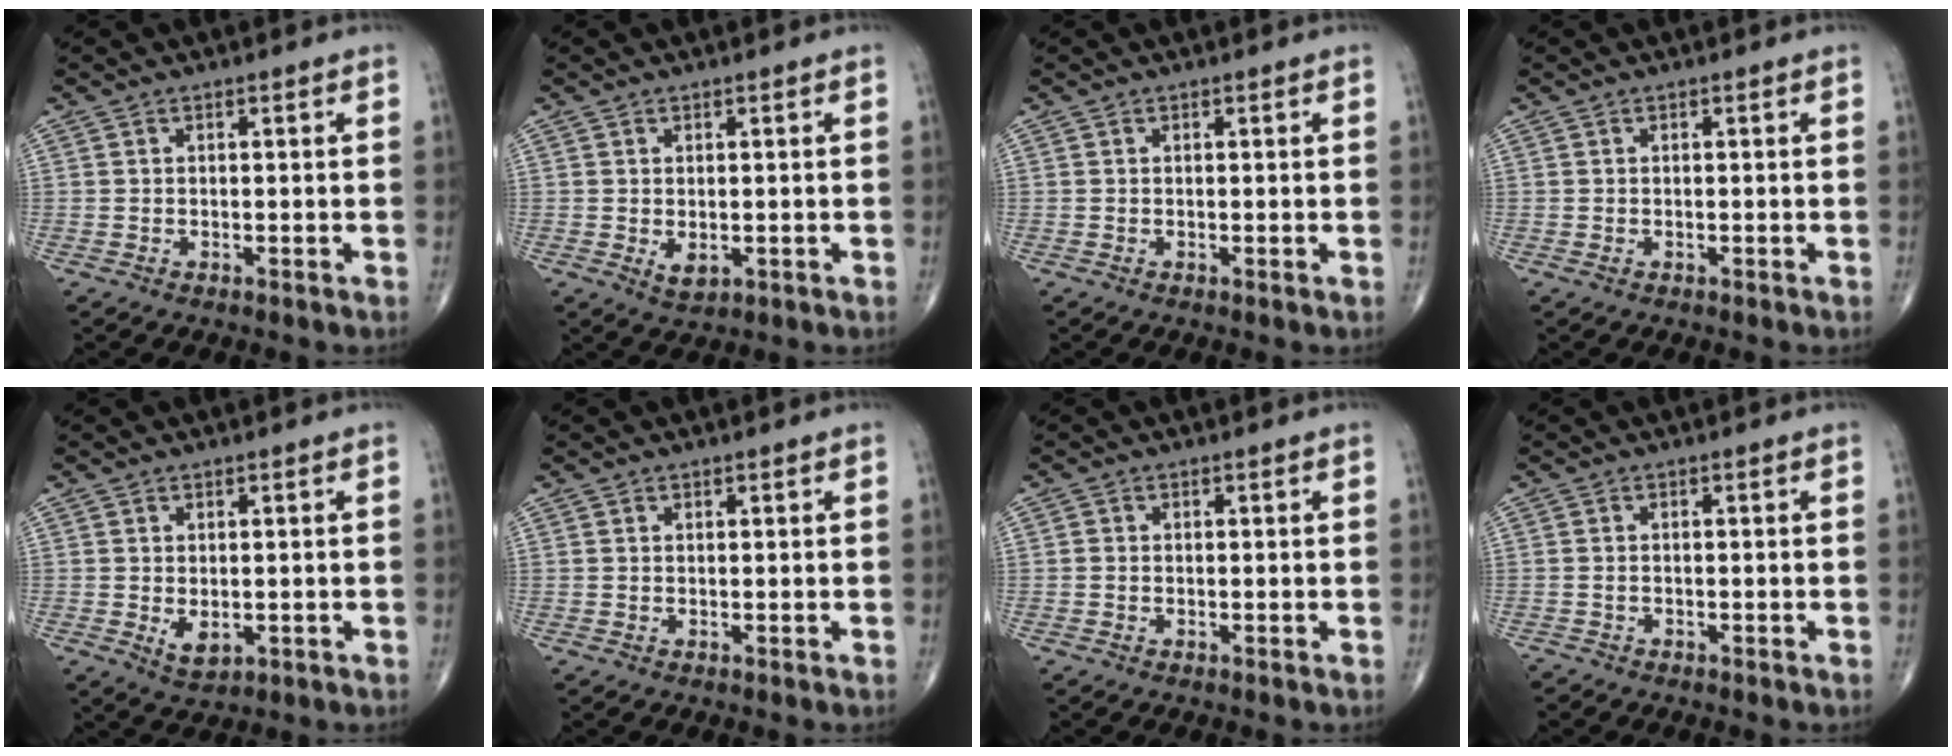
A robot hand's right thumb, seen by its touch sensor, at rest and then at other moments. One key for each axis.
{"total": 2.5, "fx": -0.3, "fy": 1.5, "fz": 2.0, "tx": -0.026, "ty": -0.006, "tz": 0.003}
{"total": 0.0}
{"total": 0.0}
{"total": 3.3, "fx": -0.4, "fy": 2.1, "fz": 2.6, "tx": -0.033, "ty": -0.008, "tz": 0.004}
{"total": 0.0}
{"total": 0.6, "fx": -0.1, "fy": 0.5, "fz": 0.1, "tx": 0.000, "ty": 0.002, "tz": -0.003}
{"total": 0.7, "fx": -0.6, "fy": 0.4, "fz": 0.0, "tx": -0.002, "ty": 0.000, "tz": -0.014}